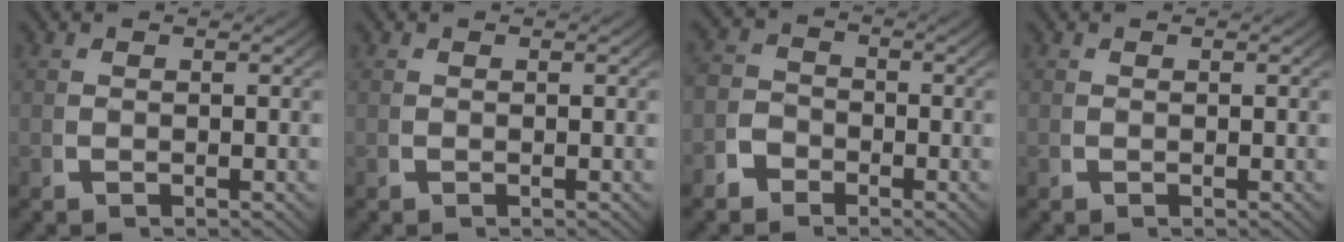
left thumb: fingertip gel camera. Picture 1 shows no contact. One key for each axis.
{"total": 0.0}
{"total": 3.1, "fx": -1.8, "fy": 2.4, "fz": 0.8, "tx": -0.007, "ty": -0.011, "tz": -0.032}
{"total": 0.0}